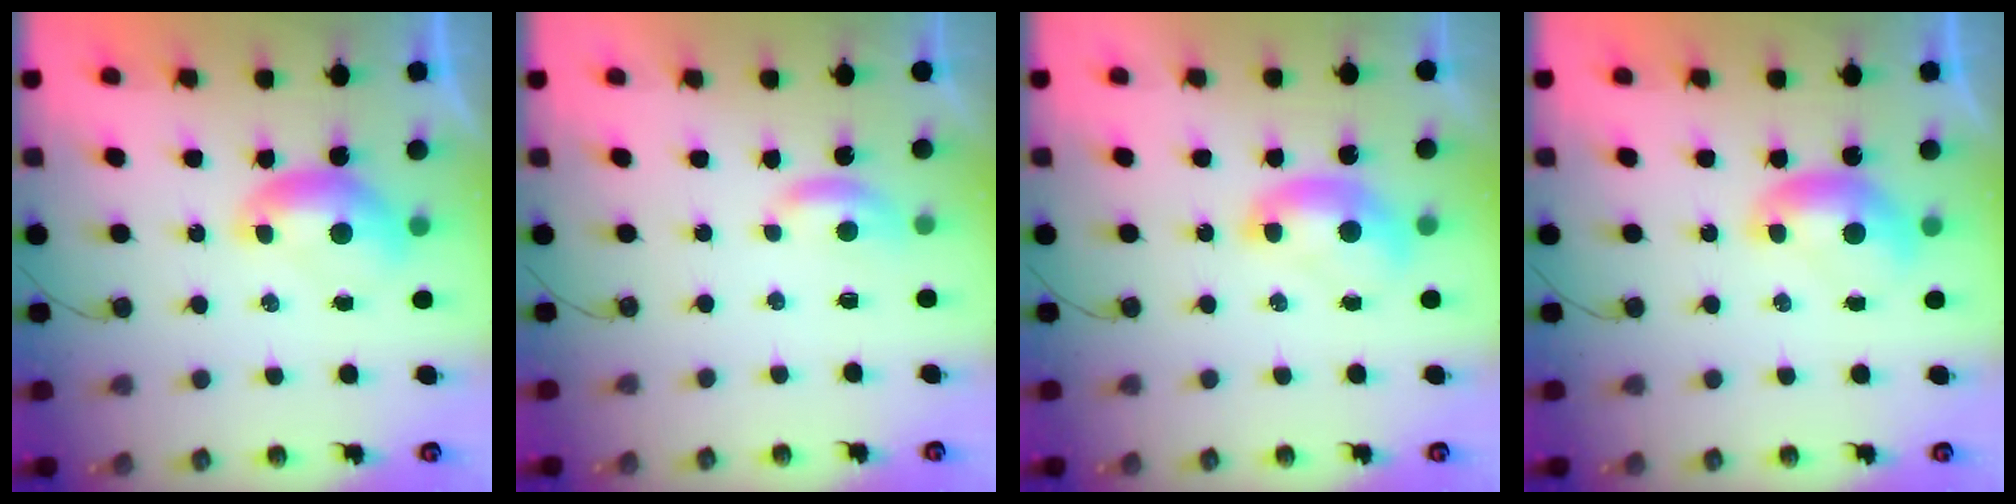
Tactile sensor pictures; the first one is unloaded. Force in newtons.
{"total": 2.6, "press": 2.6, "slide": 0.4}
{"total": 1.3, "press": 1.3, "slide": 0.3}
{"total": 0.0}